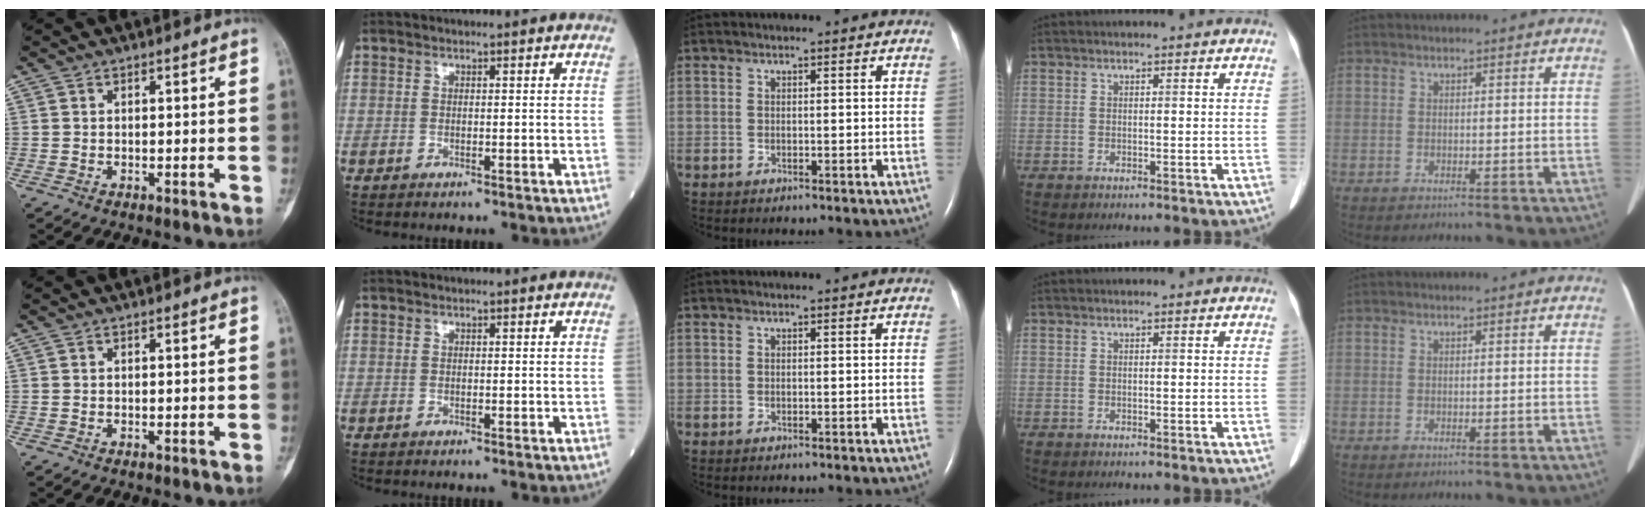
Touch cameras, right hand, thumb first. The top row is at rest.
{}